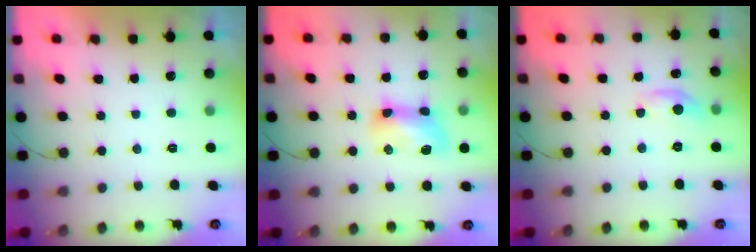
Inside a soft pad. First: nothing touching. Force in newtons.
{"total": 10.4, "press": 10.4, "slide": 0.2}
{"total": 4.9, "press": 4.9, "slide": 0.1}